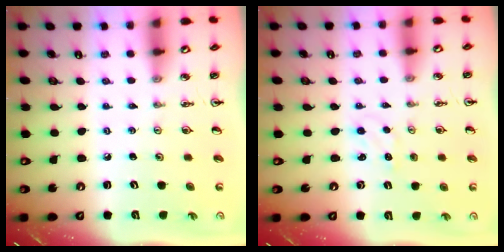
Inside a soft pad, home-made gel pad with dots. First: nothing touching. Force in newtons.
{"total": 2.3, "press": 2.3, "slide": 0.2}